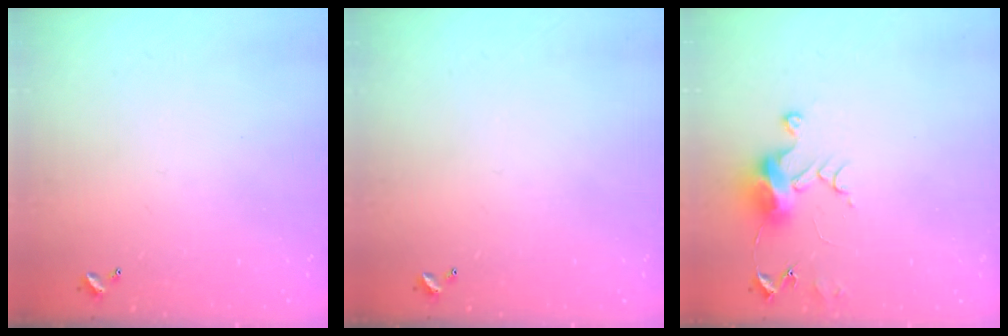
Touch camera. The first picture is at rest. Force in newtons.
{"total": 0.0}
{"total": 7.7, "press": 7.7, "slide": 0.4}